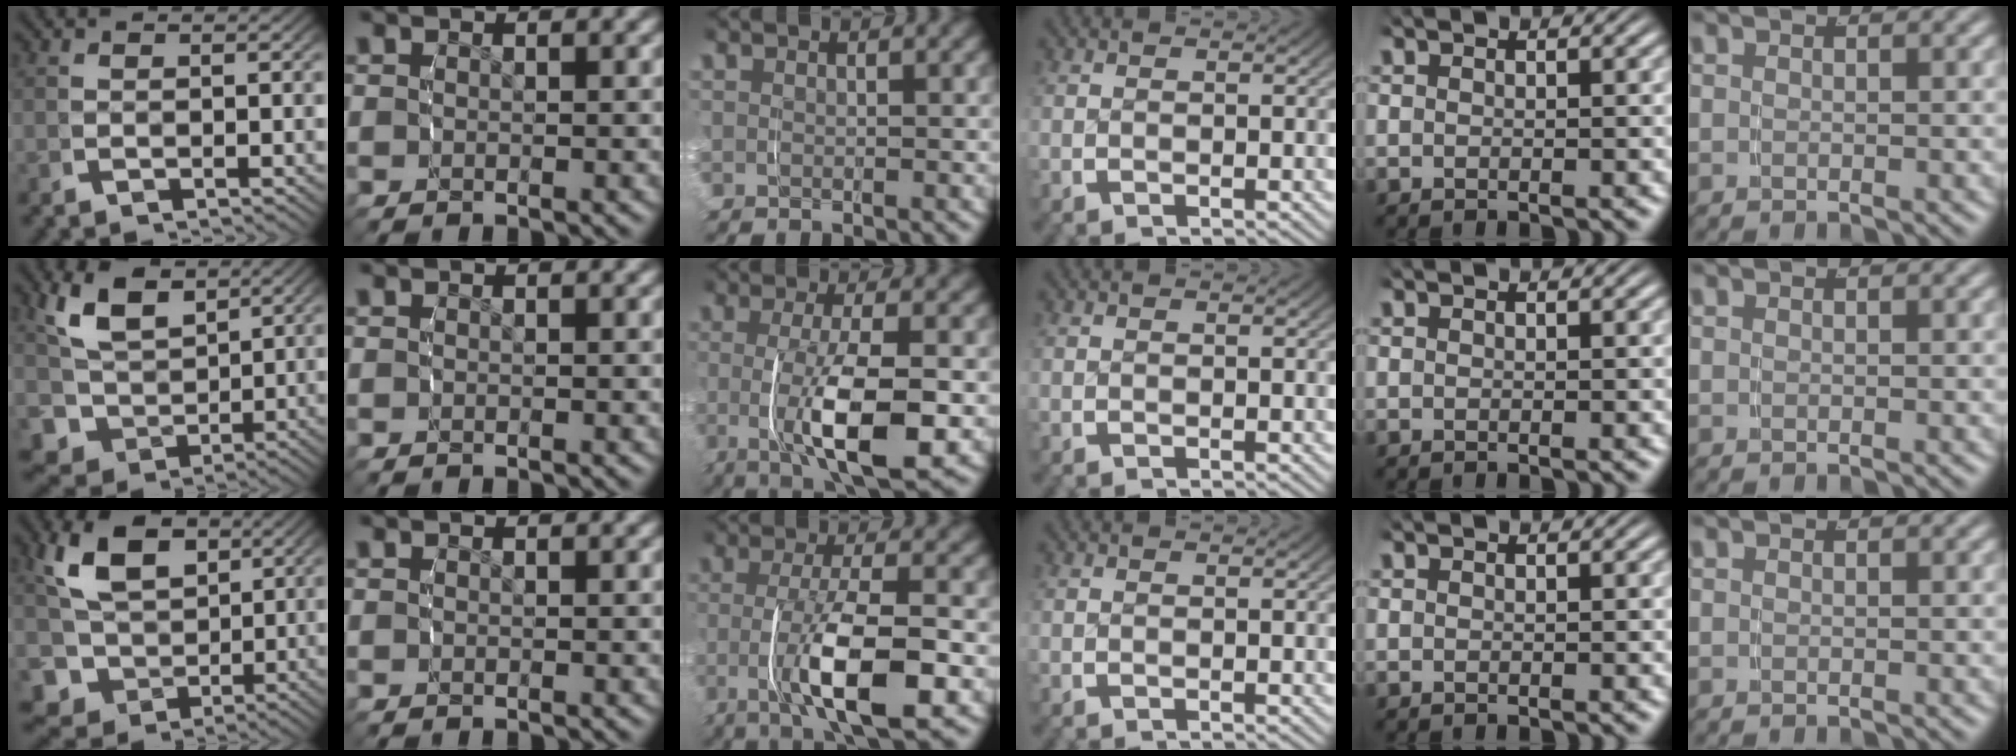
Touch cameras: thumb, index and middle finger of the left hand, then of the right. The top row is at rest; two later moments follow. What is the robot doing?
{"motion": "grasp_and_lifting", "object": "ribbon"}